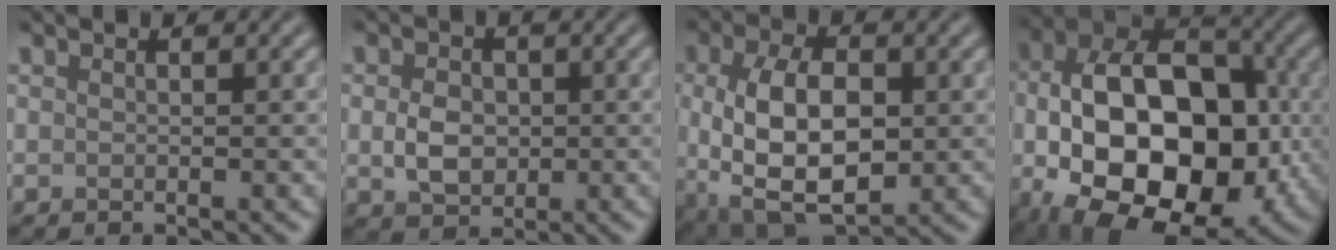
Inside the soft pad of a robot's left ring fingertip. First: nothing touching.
{"total": 3.4, "force": [-0.1, 2.6, 2.1], "torque": [-0.042, -0.002, -0.006]}
{"total": 9.7, "force": [-0.4, 5.5, 8.0], "torque": [-0.155, -0.007, -0.005]}
{"total": 16.9, "force": [-2.3, 10.7, 12.9], "torque": [-0.196, -0.012, -0.039]}